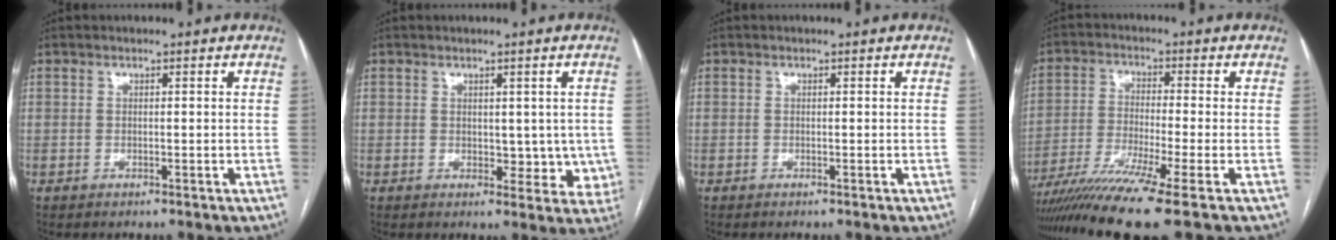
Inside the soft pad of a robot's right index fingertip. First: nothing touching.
{"total": 4.9, "force": [0.4, 3.5, 3.5], "torque": [-0.023, 0.001, 0.011]}
{"total": 0.0}
{"total": 11.8, "force": [-8.6, -2.1, 7.7], "torque": [-0.135, -0.032, -0.145]}